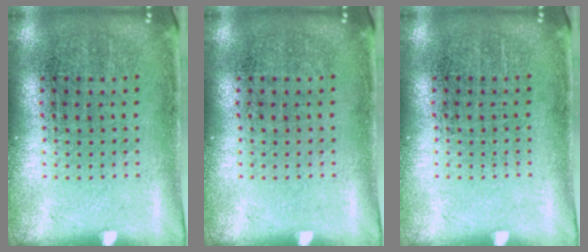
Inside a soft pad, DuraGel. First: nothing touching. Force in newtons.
{"total": 0.0}
{"total": 0.0}